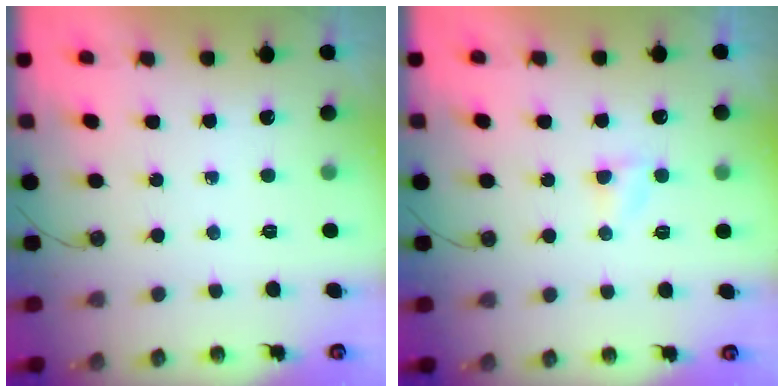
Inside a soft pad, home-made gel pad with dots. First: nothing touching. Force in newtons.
{"total": 2.7, "press": 2.7, "slide": 0.3}